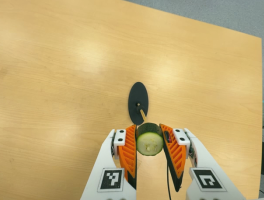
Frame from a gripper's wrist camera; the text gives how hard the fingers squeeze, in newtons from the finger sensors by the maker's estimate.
{"total": 10.9, "left": 10.1, "right": 11.7}